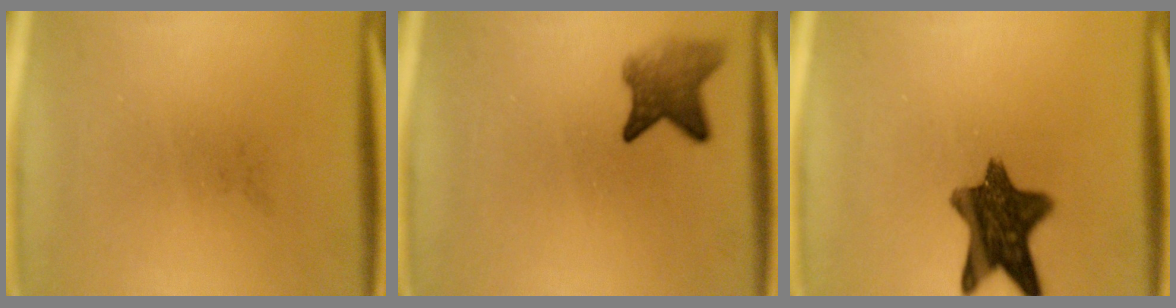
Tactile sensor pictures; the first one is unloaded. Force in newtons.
{"total": 4.5}
{"total": 11.2}